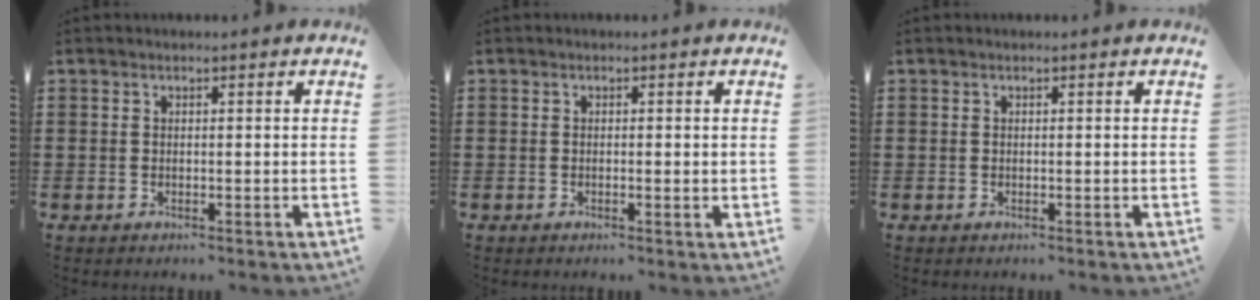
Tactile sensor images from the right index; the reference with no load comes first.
{"total": 0.6, "force": [-0.1, 0.1, 0.6], "torque": [-0.012, -0.003, 0.000]}
{"total": 0.0}